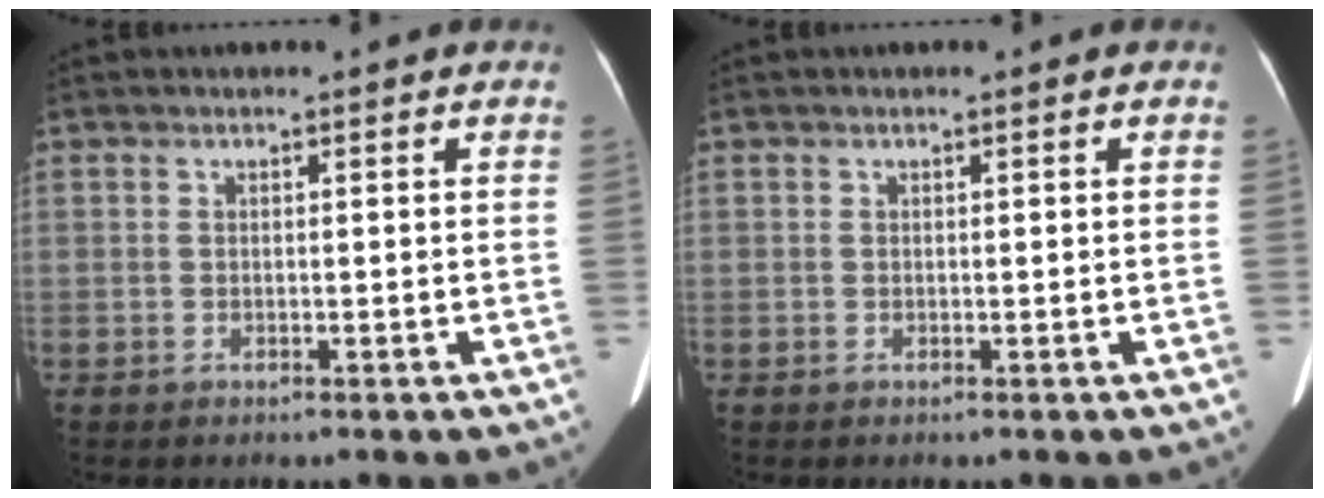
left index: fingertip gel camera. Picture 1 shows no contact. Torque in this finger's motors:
{"motor_torque": [0.10, 0.11, 0.00, 0.00]}